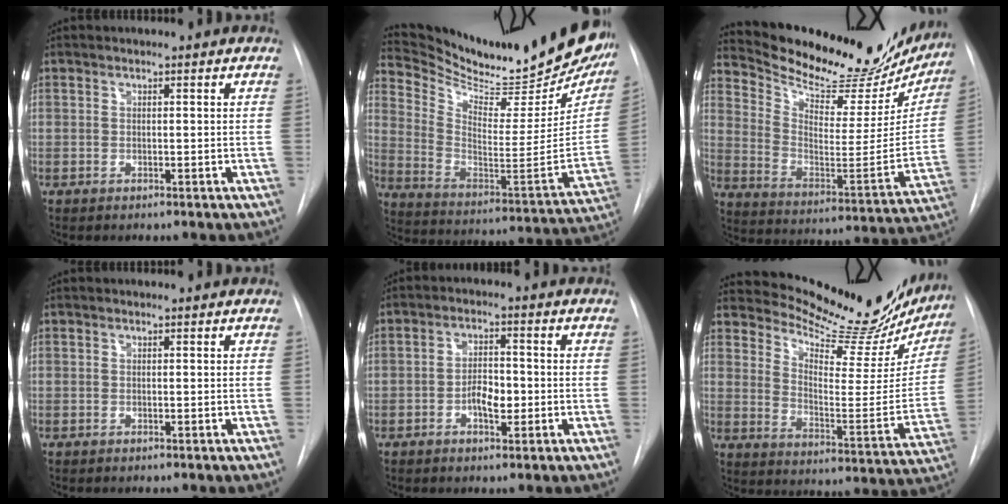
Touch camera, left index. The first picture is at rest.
{"total": 28.9, "force": [25.8, 4.6, 12.2], "torque": [-0.201, -0.097, 0.357]}
{"total": 26.4, "force": [23.6, 7.0, 9.7], "torque": [-0.152, -0.062, 0.323]}
{"total": 0.0}
{"total": 4.3, "force": [-1.6, 2.0, 3.4], "torque": [-0.060, 0.000, -0.027]}
{"total": 23.1, "force": [21.2, 5.3, 7.5], "torque": [-0.106, -0.079, 0.272]}